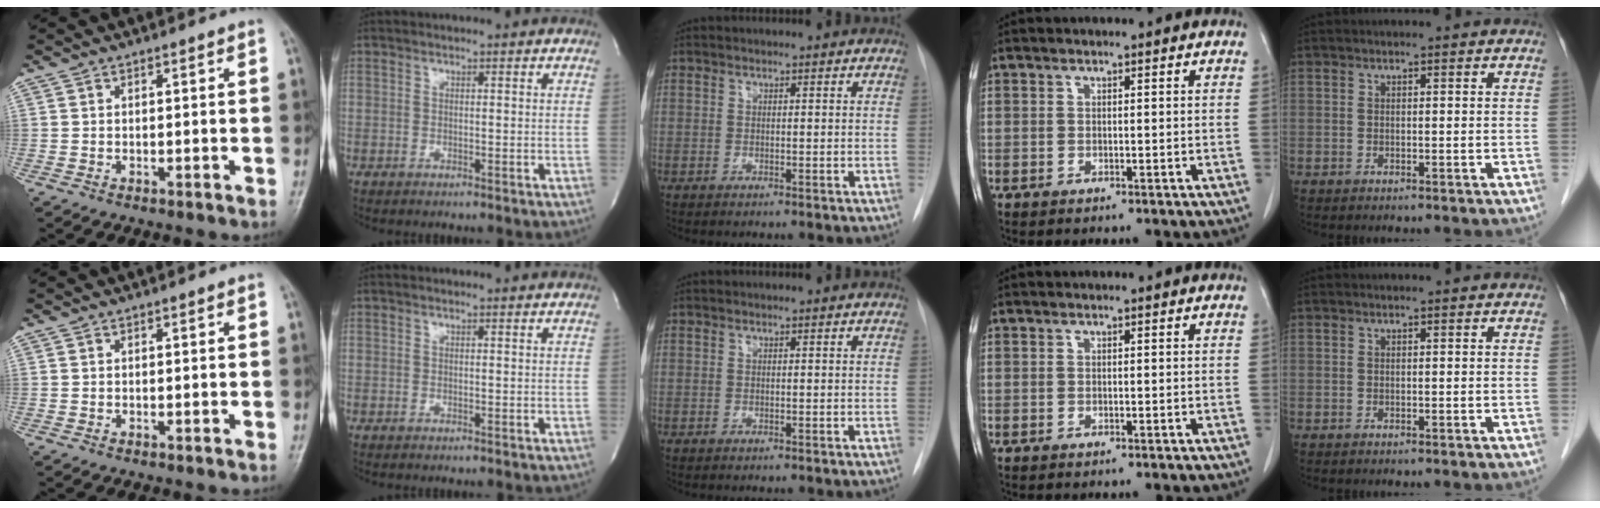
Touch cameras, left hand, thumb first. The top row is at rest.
{}